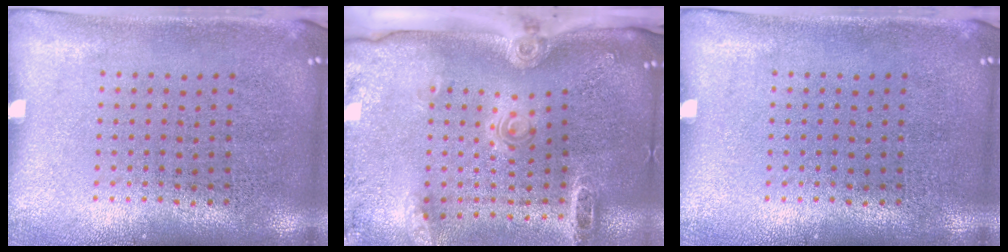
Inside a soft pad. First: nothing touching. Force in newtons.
{"total": 2.9, "press": 2.0, "slide": 2.1}
{"total": 0.0}